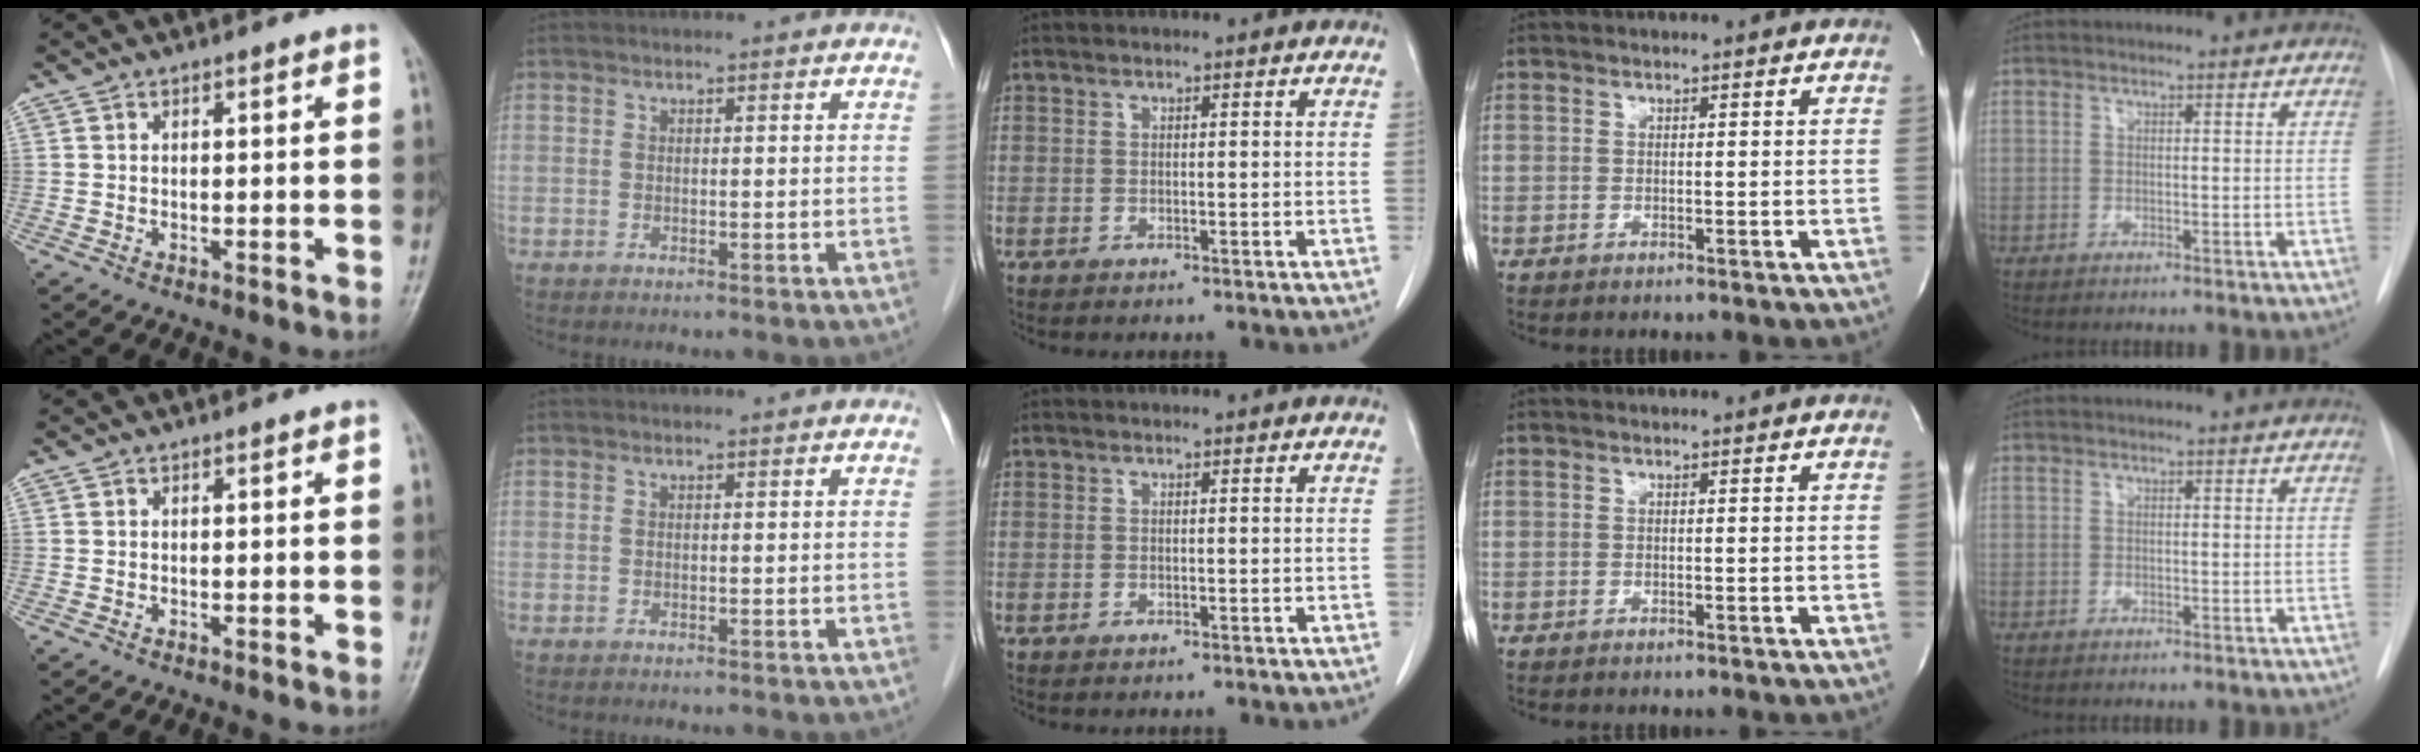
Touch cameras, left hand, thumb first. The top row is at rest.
{}